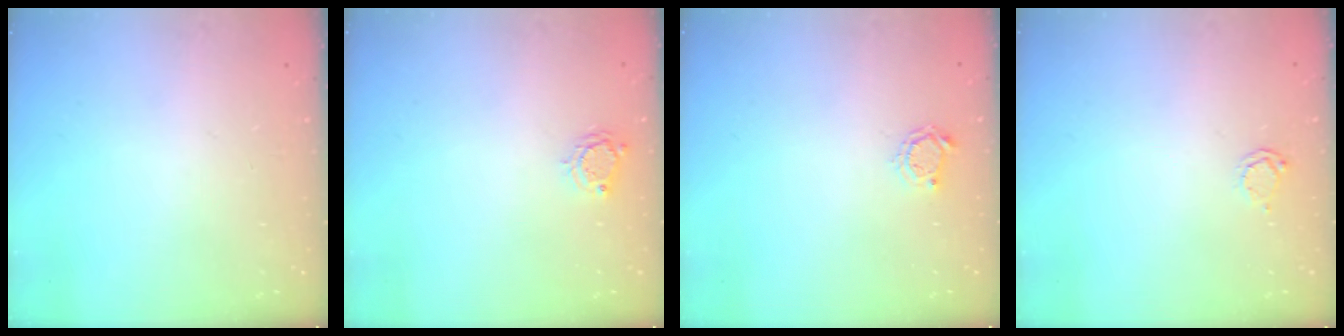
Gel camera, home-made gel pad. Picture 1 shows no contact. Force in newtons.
{"total": 3.9, "press": 3.9, "slide": 0.4}
{"total": 3.8, "press": 3.8, "slide": 0.4}
{"total": 2.4, "press": 2.4, "slide": 0.2}